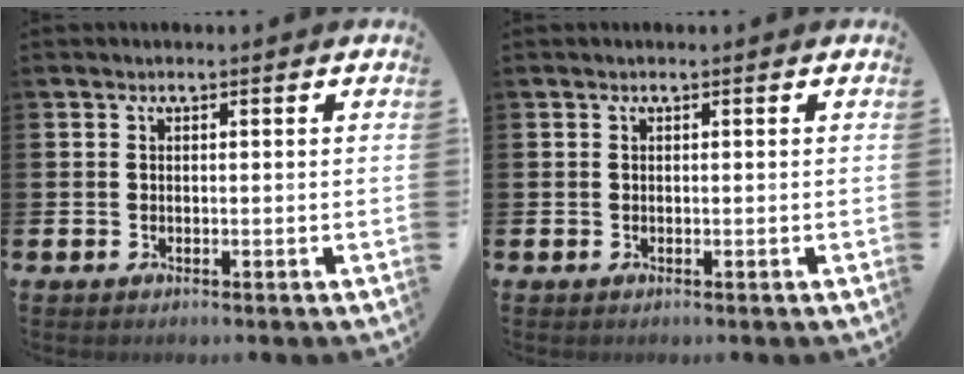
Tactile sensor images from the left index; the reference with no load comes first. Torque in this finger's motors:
{"motor_torque": [0.01, 0.08, -0.11, 0.02]}